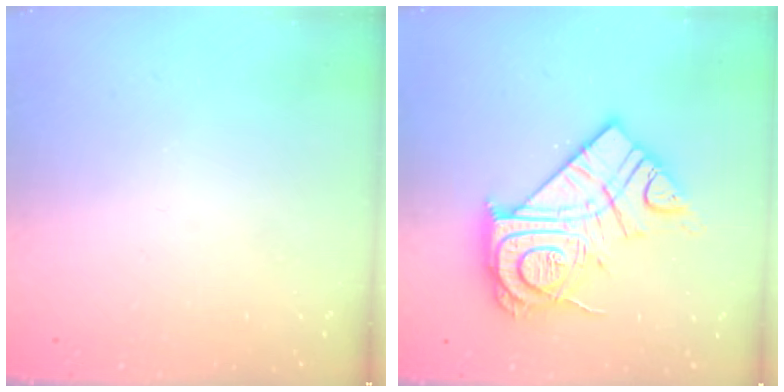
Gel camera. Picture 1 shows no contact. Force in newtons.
{"total": 20.7, "press": 20.7, "slide": 1.7}